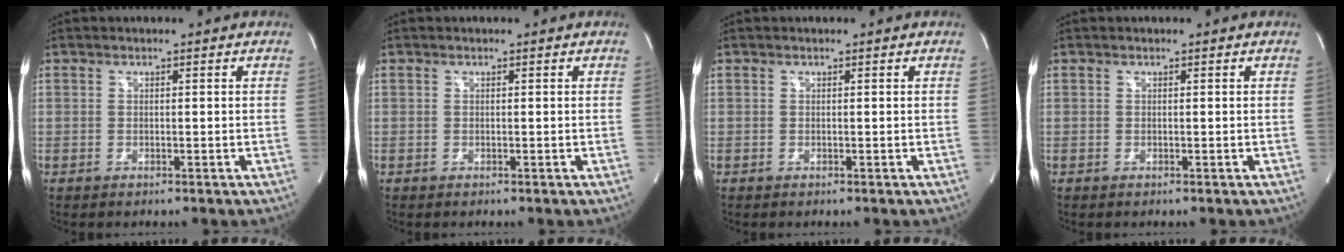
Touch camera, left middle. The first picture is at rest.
{"total": 0.0}
{"total": 0.0}
{"total": 0.0}